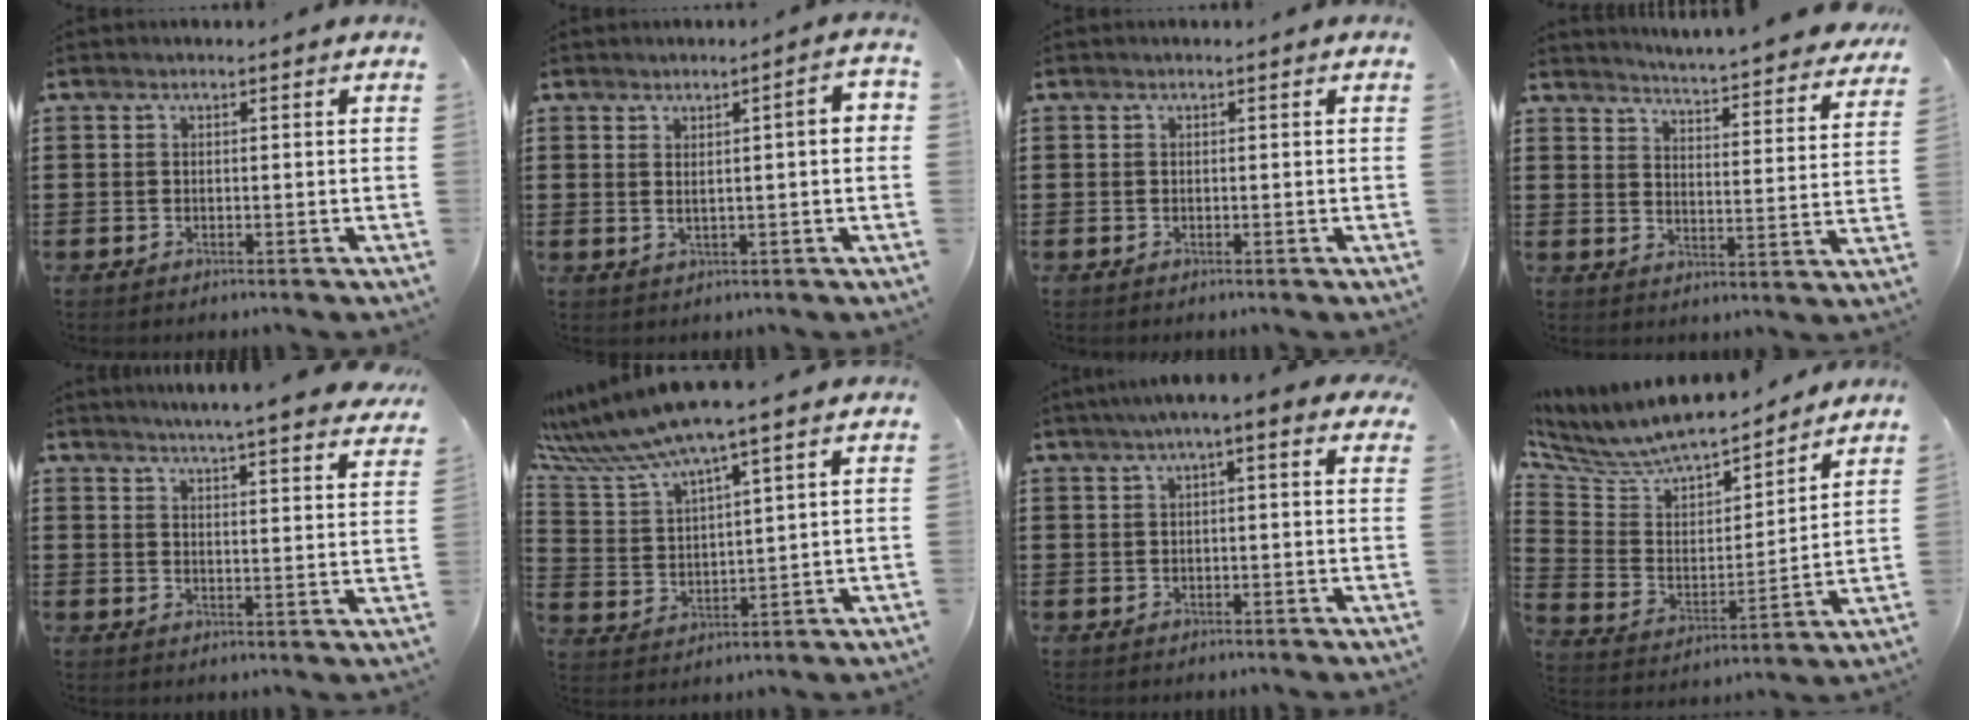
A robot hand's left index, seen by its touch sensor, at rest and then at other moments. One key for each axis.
{"total": 3.7, "fx": 0.5, "fy": 0.0, "fz": 3.7, "tx": -0.072, "ty": -0.008, "tz": 0.004}
{"total": 0.0}
{"total": 4.0, "fx": 4.0, "fy": -0.6, "fz": 0.3, "tx": -0.022, "ty": -0.044, "tz": 0.061}
{"total": 4.5, "fx": 4.4, "fy": -0.5, "fz": 0.7, "tx": -0.035, "ty": -0.026, "tz": 0.075}
{"total": 8.4, "fx": 7.3, "fy": 0.1, "fz": 4.2, "tx": -0.113, "ty": -0.039, "tz": 0.123}
{"total": 2.8, "fx": 1.1, "fy": 0.1, "fz": 2.6, "tx": -0.050, "ty": 0.002, "tz": 0.018}
{"total": 7.9, "fx": 7.4, "fy": 1.9, "fz": 2.1, "tx": -0.082, "ty": -0.062, "tz": 0.124}